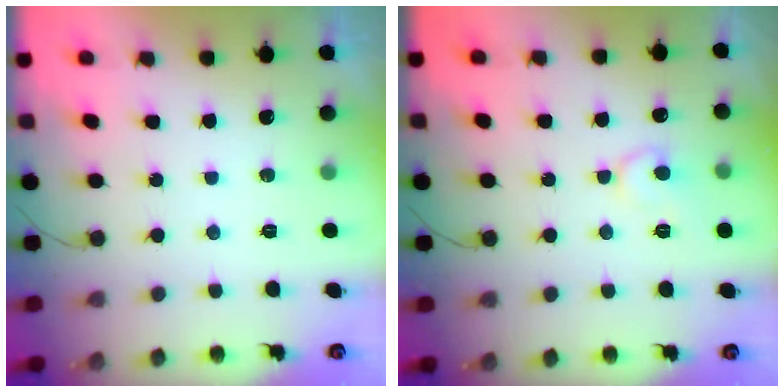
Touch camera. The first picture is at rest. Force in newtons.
{"total": 7.4, "press": 7.4, "slide": 0.7}